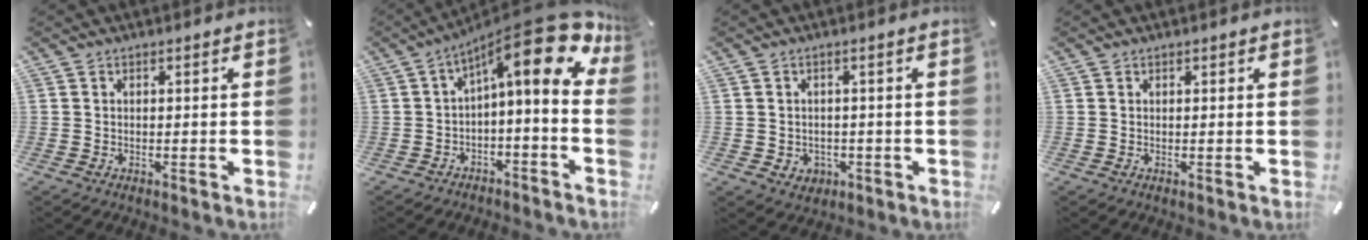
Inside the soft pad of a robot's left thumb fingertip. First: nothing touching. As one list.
[{"total": 17.1, "force": [7.4, 4.8, 14.6], "torque": [-0.213, -0.063, 0.125]}, {"total": 3.1, "force": [-0.2, 3.1, 0.7], "torque": [0.000, -0.001, -0.007]}, {"total": 0.0}]